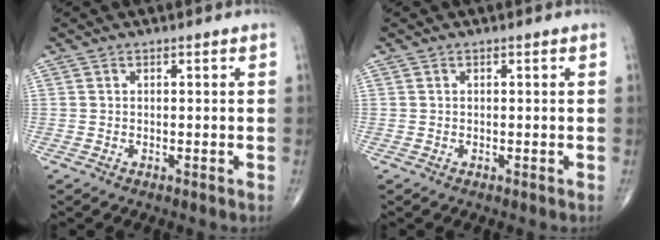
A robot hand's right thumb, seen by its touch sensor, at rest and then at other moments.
{"total": 0.0}